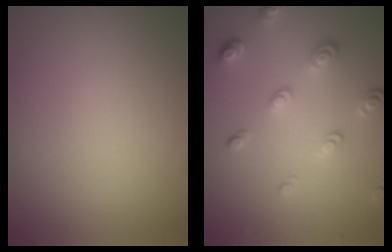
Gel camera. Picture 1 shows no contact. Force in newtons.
{"total": 3.4, "press": 2.6, "slide": 2.3}